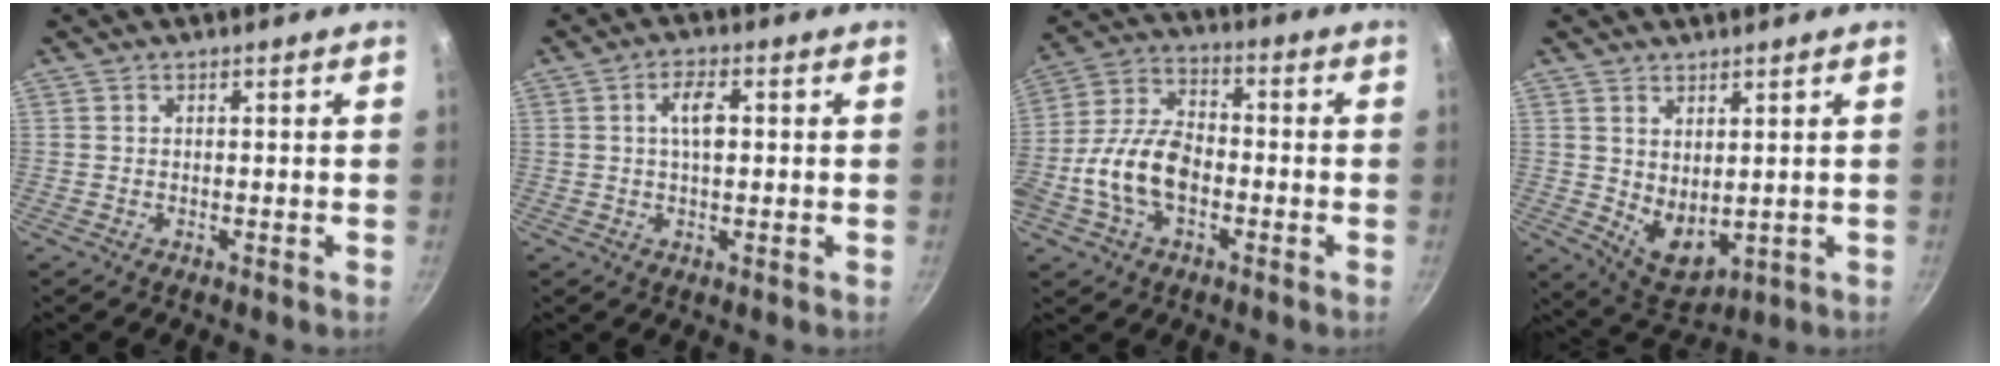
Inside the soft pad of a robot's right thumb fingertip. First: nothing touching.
{"total": 4.8, "force": [0.7, 2.0, 4.2], "torque": [-0.074, 0.008, 0.009]}
{"total": 13.6, "force": [-3.3, 8.6, 10.0], "torque": [-0.174, 0.039, -0.073]}
{"total": 7.1, "force": [1.7, 4.4, 5.4], "torque": [-0.067, -0.031, 0.050]}